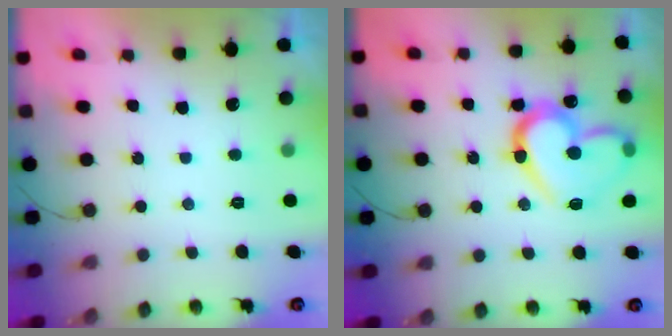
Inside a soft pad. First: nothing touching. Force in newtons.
{"total": 18.4, "press": 18.2, "slide": 2.0}